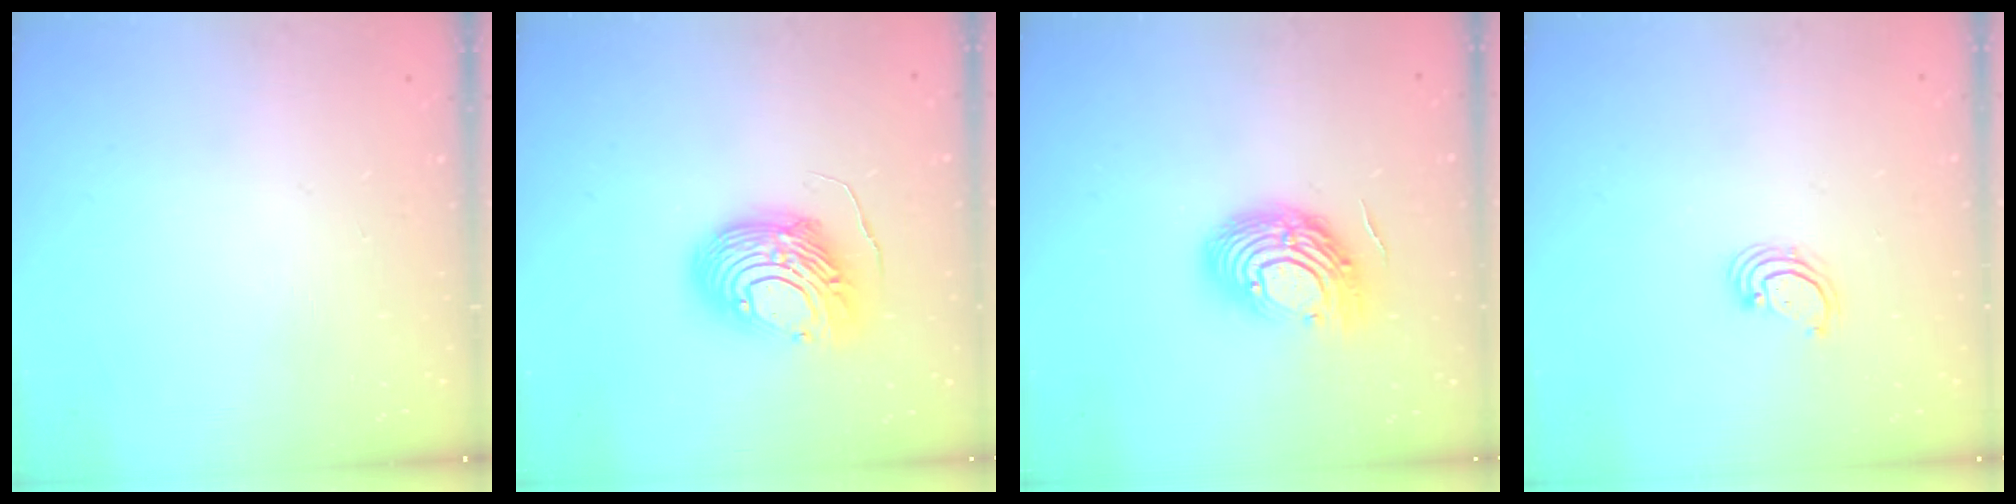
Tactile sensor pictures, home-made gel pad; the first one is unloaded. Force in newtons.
{"total": 14.0, "press": 14.0, "slide": 1.1}
{"total": 14.4, "press": 14.3, "slide": 1.2}
{"total": 2.8, "press": 2.8, "slide": 0.3}